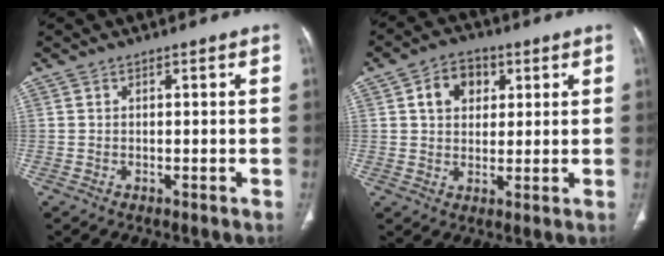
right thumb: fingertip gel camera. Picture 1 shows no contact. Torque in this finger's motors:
{"motor_torque": [-0.15, 0.00, 0.30, -0.26, 0.07]}